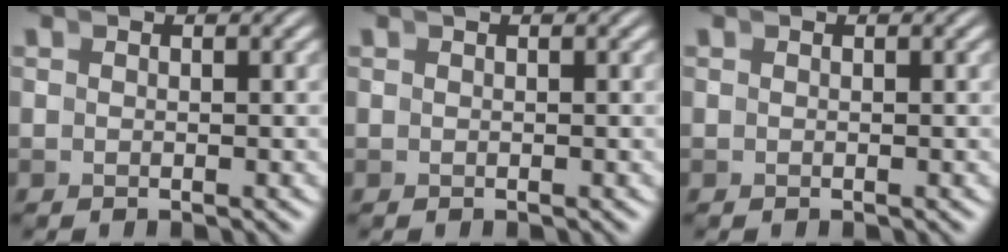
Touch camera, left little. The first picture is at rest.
{"total": 0.0}
{"total": 0.0}